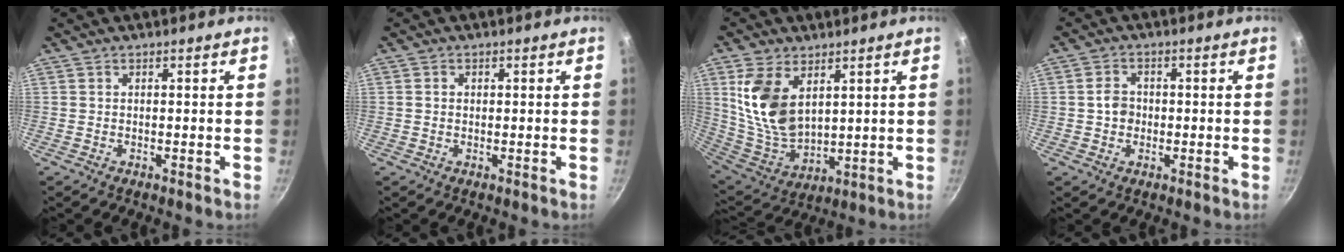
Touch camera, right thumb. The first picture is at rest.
{"total": 1.1, "force": [0.1, 0.9, 0.5], "torque": [-0.007, 0.005, 0.001]}
{"total": 14.3, "force": [5.1, 8.6, 10.3], "torque": [-0.186, -0.041, 0.114]}
{"total": 3.6, "force": [-0.3, 3.1, 1.9], "torque": [-0.016, 0.011, -0.007]}